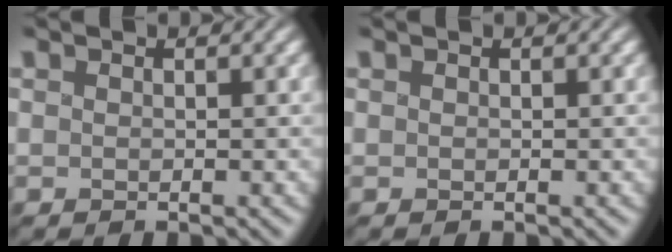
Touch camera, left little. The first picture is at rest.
{"total": 0.0}